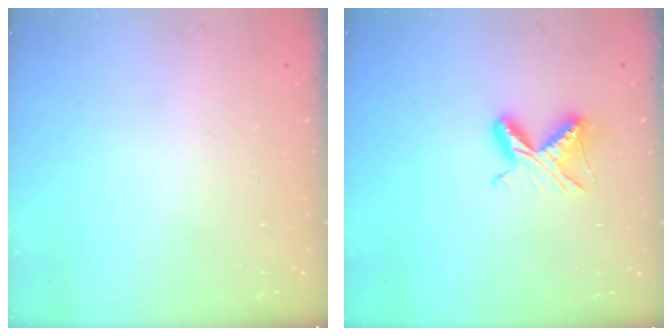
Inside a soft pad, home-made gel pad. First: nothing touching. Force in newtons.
{"total": 6.7, "press": 6.7, "slide": 0.8}